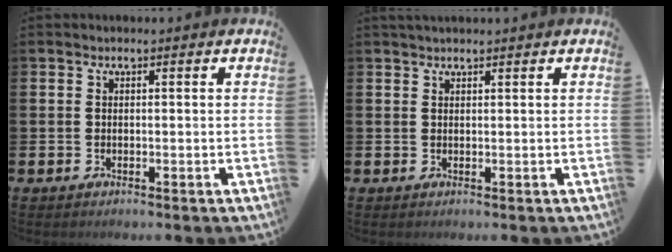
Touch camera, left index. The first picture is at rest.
{"total": 1.2, "force": [1.1, 0.2, 0.3], "torque": [0.002, -0.001, 0.018]}